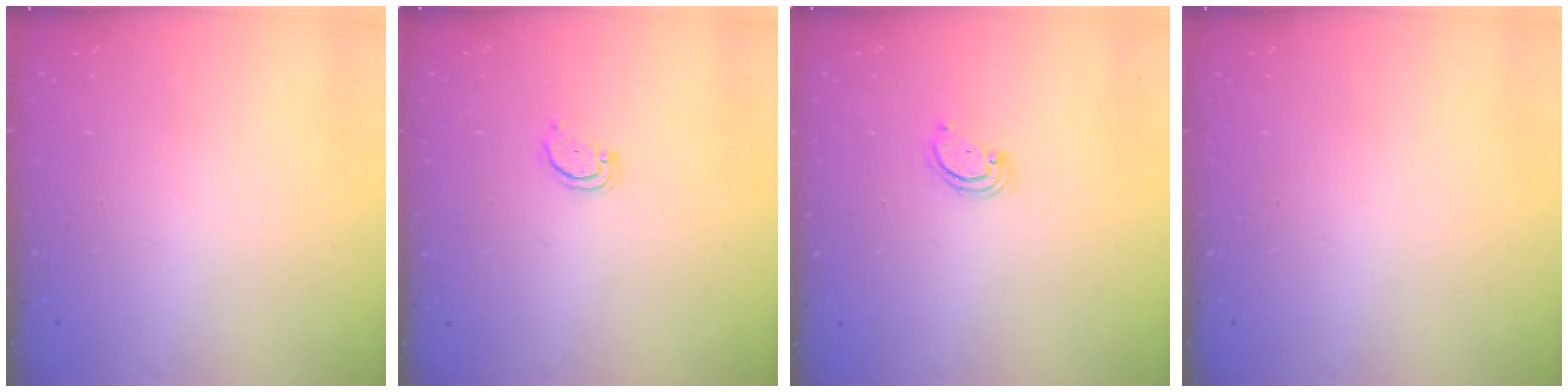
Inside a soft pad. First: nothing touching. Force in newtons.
{"total": 2.2, "press": 2.1, "slide": 0.4}
{"total": 1.7, "press": 1.7, "slide": 0.1}
{"total": 0.0}